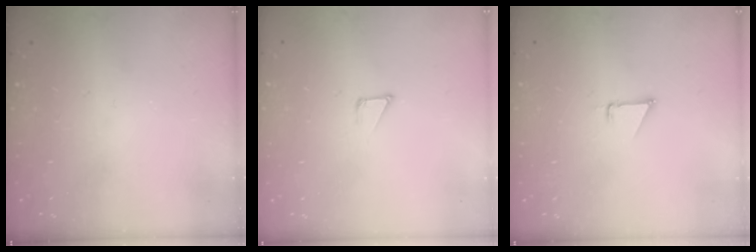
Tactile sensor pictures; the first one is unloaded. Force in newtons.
{"total": 1.2, "press": 1.2, "slide": 0.0}
{"total": 1.5, "press": 1.5, "slide": 0.0}